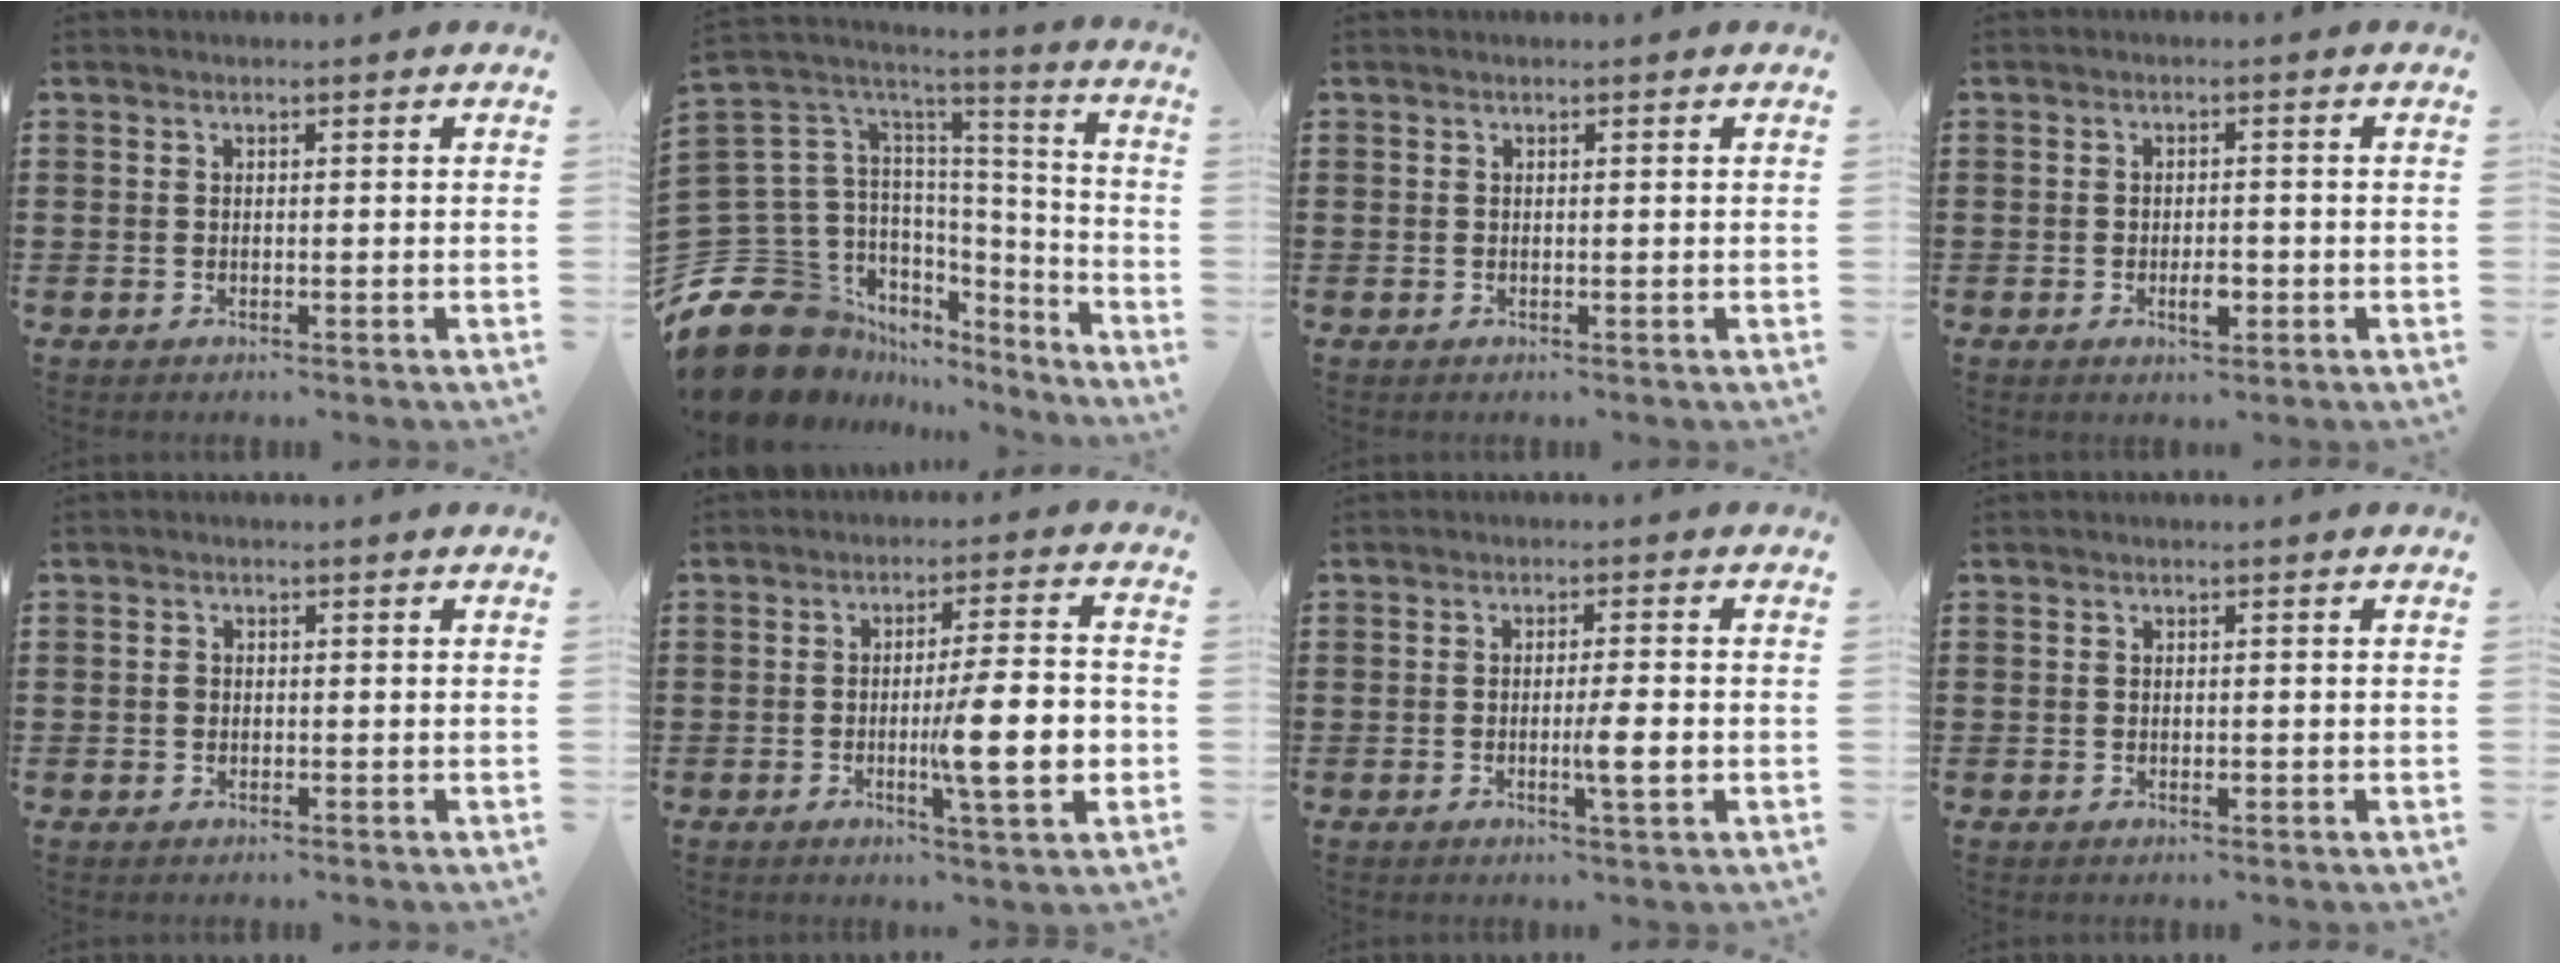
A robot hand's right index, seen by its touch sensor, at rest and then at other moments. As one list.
[{"total": 15.6, "force": [-10.2, 10.4, 5.5], "torque": [-0.156, -0.019, -0.165]}, {"total": 0.0}, {"total": 3.2, "force": [-1.1, 1.2, 2.7], "torque": [-0.047, 0.000, -0.018]}, {"total": 0.8, "force": [-0.1, 0.7, 0.4], "torque": [-0.011, 0.002, -0.002]}, {"total": 11.5, "force": [-2.0, 2.1, 11.1], "torque": [-0.157, -0.010, -0.033]}, {"total": 4.4, "force": [-0.9, 0.2, 4.3], "torque": [-0.071, -0.007, -0.018]}, {"total": 0.6, "force": [-0.2, 0.3, 0.5], "torque": [-0.008, -0.002, -0.004]}]